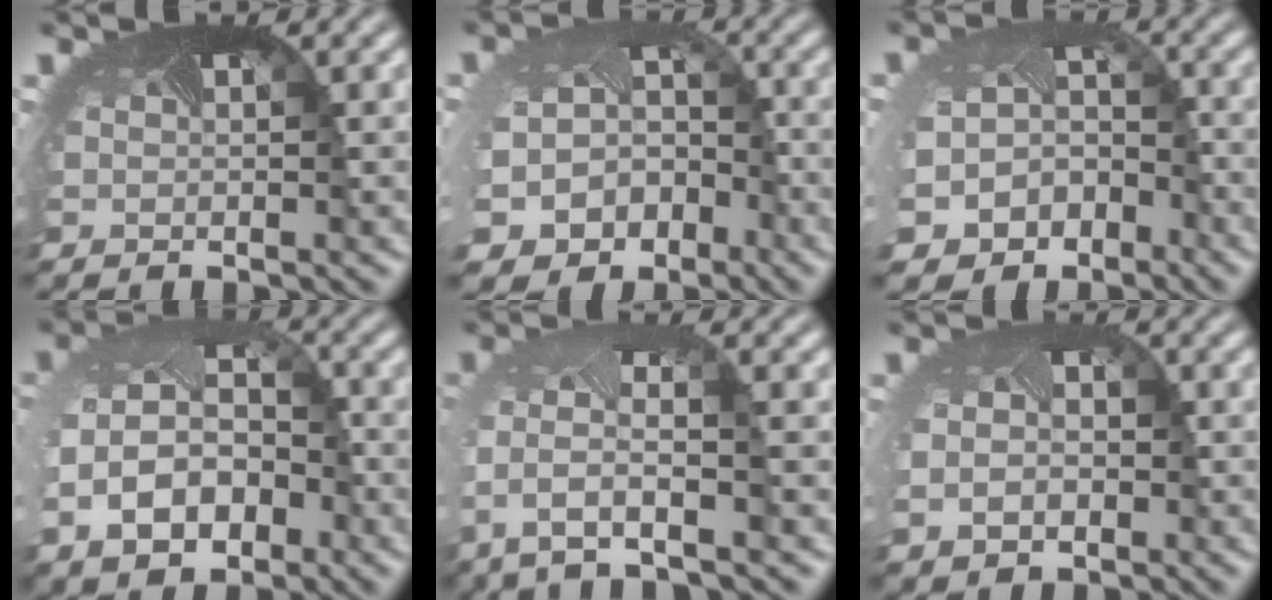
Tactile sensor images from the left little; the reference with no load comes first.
{"total": 8.0, "force": [-4.3, 6.3, 2.3], "torque": [-0.049, -0.039, -0.057]}
{"total": 7.0, "force": [-4.4, 5.2, 1.7], "torque": [-0.039, -0.028, -0.055]}
{"total": 6.7, "force": [-2.0, 4.9, 4.1], "torque": [-0.105, -0.019, -0.032]}
{"total": 4.0, "force": [-1.6, 1.2, 3.4], "torque": [-0.103, -0.009, -0.037]}
{"total": 3.4, "force": [-0.6, 2.7, 1.9], "torque": [-0.044, -0.020, -0.002]}